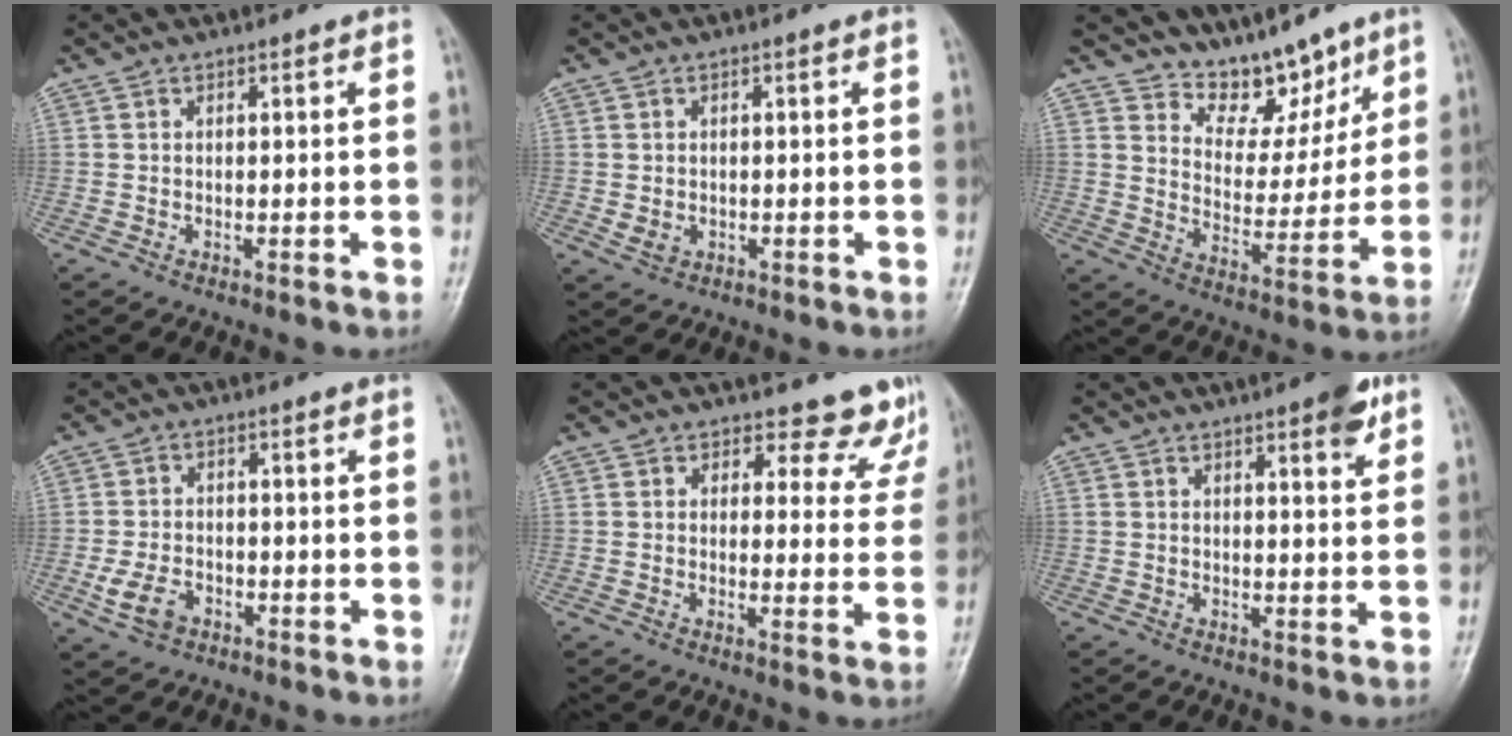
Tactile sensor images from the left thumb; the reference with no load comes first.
{"total": 2.3, "force": [-0.4, 1.9, 1.2], "torque": [-0.014, -0.001, -0.001]}
{"total": 10.1, "force": [8.4, 4.9, 2.7], "torque": [-0.004, -0.062, 0.148]}
{"total": 5.5, "force": [-2.4, 3.8, 3.1], "torque": [-0.060, 0.011, -0.041]}
{"total": 9.4, "force": [8.3, 4.4, 0.4], "torque": [0.055, -0.050, 0.068]}
{"total": 5.4, "force": [3.2, 1.3, 4.1], "torque": [-0.046, -0.013, 0.036]}